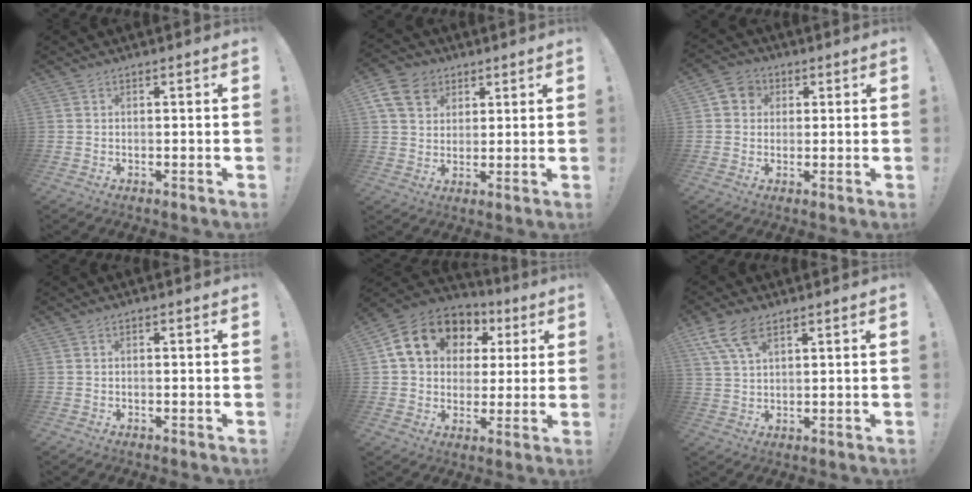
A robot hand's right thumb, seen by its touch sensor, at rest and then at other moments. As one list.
[{"total": 11.0, "force": [5.1, 8.4, 4.8], "torque": [-0.072, -0.022, 0.104]}, {"total": 5.5, "force": [1.1, 5.1, 1.8], "torque": [-0.031, 0.008, 0.021]}, {"total": 0.0}, {"total": 16.8, "force": [6.6, 12.9, 8.5], "torque": [-0.130, -0.018, 0.134]}, {"total": 8.7, "force": [5.2, 4.1, 5.7], "torque": [-0.109, -0.008, 0.102]}]